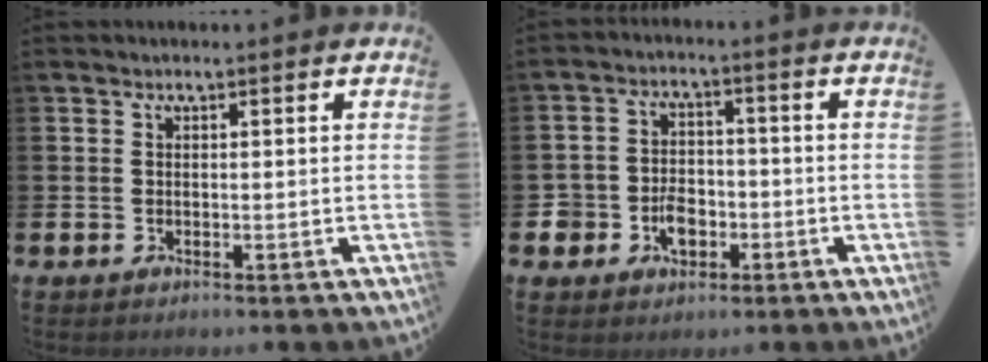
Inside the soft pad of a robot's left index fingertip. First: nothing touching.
{"total": 4.6, "force": [-1.8, 3.7, 2.1], "torque": [-0.035, 0.002, -0.038]}